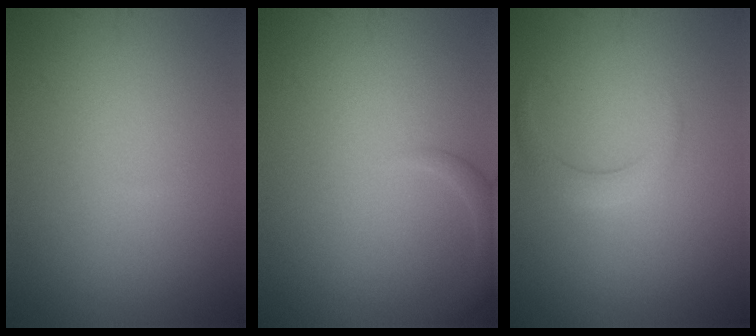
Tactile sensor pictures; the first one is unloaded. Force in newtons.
{"total": 1.5, "press": 1.5, "slide": 0.1}
{"total": 1.7, "press": 1.7, "slide": 0.1}